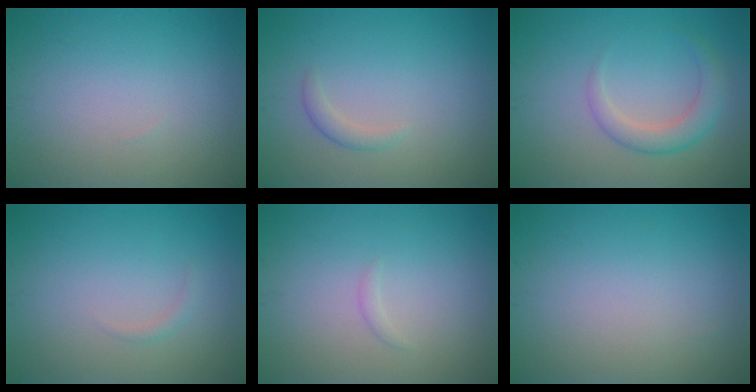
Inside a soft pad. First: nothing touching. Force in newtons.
{"total": 1.1, "press": 1.1, "slide": 0.1}
{"total": 2.8, "press": 2.8, "slide": 0.2}
{"total": 0.6, "press": 0.6, "slide": 0.0}
{"total": 0.5, "press": 0.5, "slide": 0.0}
{"total": 0.0}